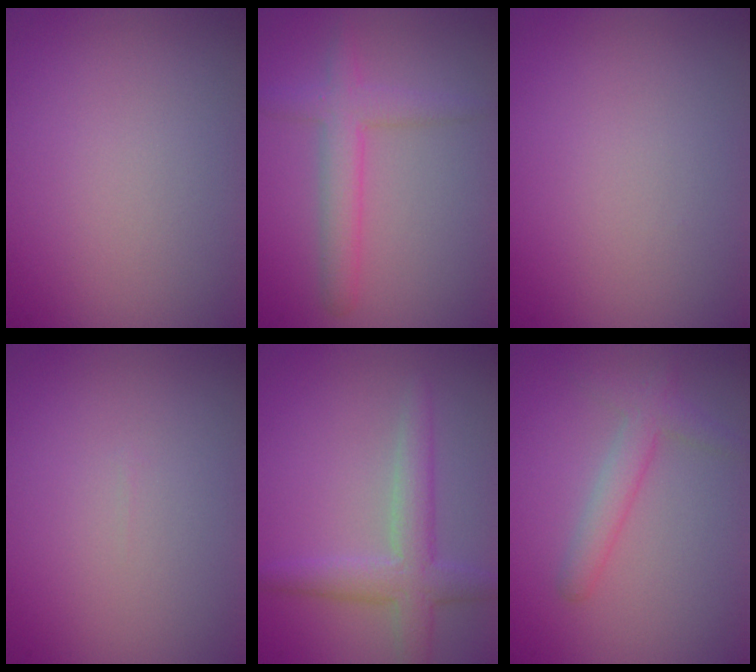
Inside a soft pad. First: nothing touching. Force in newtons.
{"total": 3.3, "press": 3.3, "slide": 0.2}
{"total": 0.0}
{"total": 0.0}
{"total": 3.7, "press": 3.7, "slide": 0.2}
{"total": 2.5, "press": 2.5, "slide": 0.1}